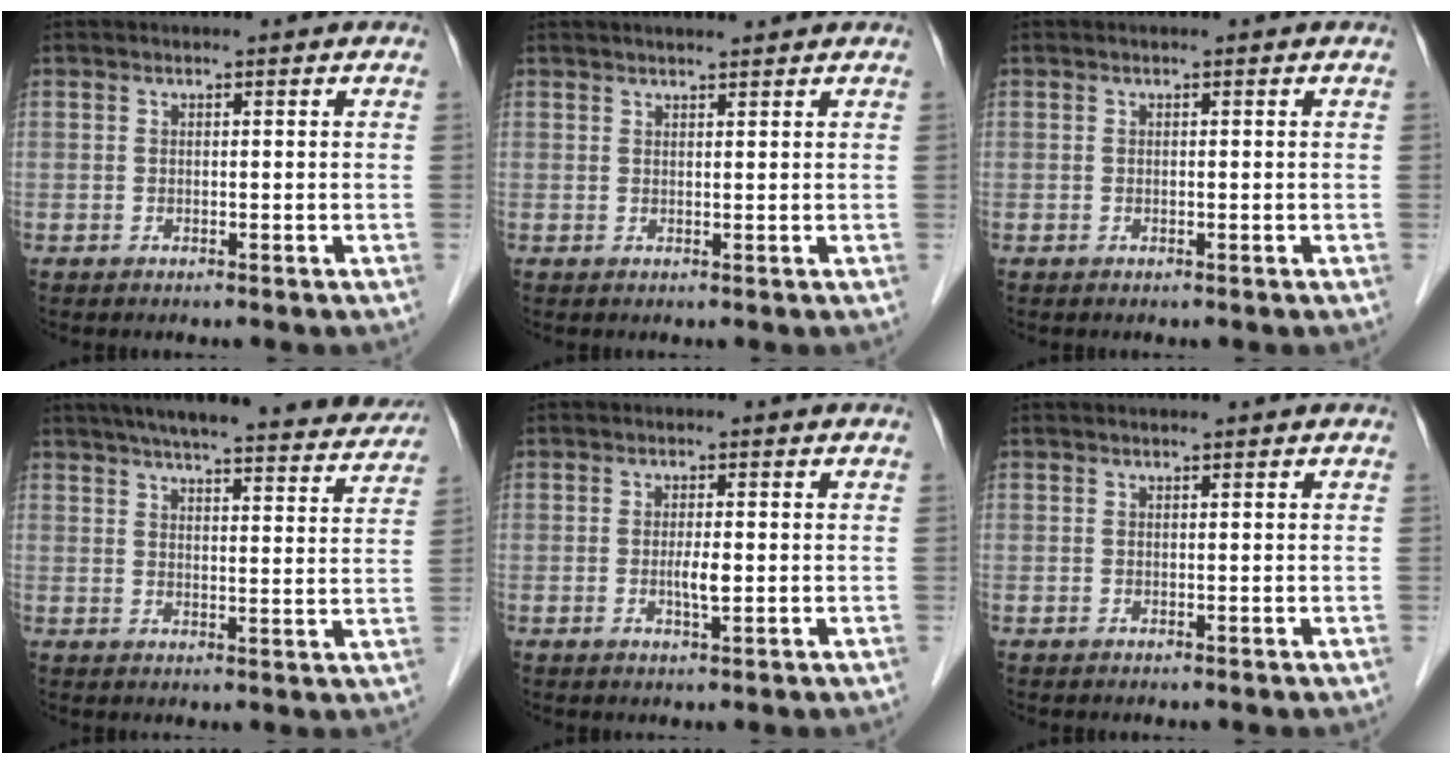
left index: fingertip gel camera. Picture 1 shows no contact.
{"total": 5.4, "force": [4.7, 0.6, 2.4], "torque": [-0.032, 0.029, 0.069]}
{"total": 0.0}
{"total": 23.8, "force": [21.2, 3.4, 10.4], "torque": [-0.154, -0.005, 0.262]}
{"total": 2.3, "force": [-0.2, 0.4, 2.3], "torque": [-0.046, -0.002, -0.003]}
{"total": 0.8, "force": [0.7, 0.0, 0.3], "torque": [-0.006, 0.010, 0.014]}